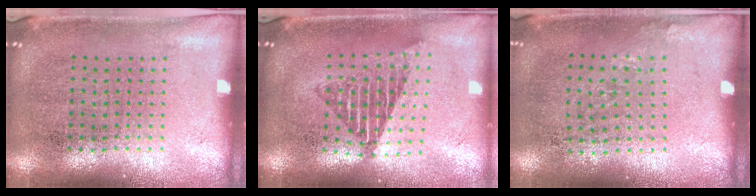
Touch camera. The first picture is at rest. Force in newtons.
{"total": 1.7, "press": 1.3, "slide": 1.0}
{"total": 0.8, "press": 0.6, "slide": 0.5}